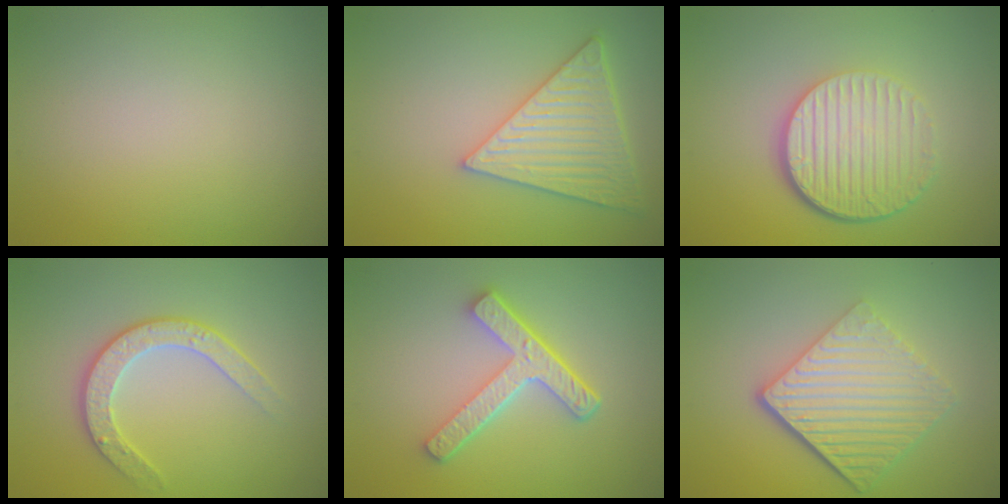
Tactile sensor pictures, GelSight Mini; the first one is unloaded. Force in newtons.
{"total": 5.7, "press": 5.0, "slide": 2.9}
{"total": 6.3, "press": 4.2, "slide": 4.6}
{"total": 2.9, "press": 2.8, "slide": 0.8}
{"total": 5.0, "press": 3.7, "slide": 3.4}
{"total": 6.7, "press": 4.4, "slide": 5.1}